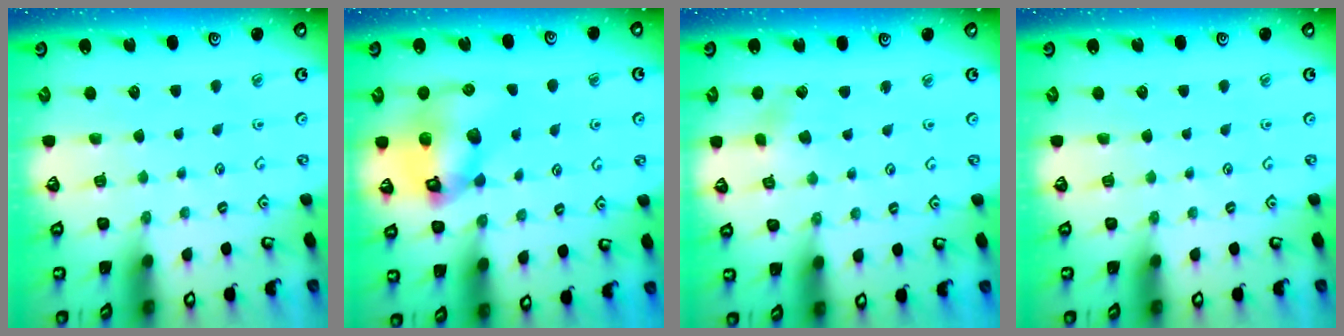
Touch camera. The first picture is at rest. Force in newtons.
{"total": 14.0, "press": 13.9, "slide": 2.0}
{"total": 2.7, "press": 2.7, "slide": 0.3}
{"total": 0.0}